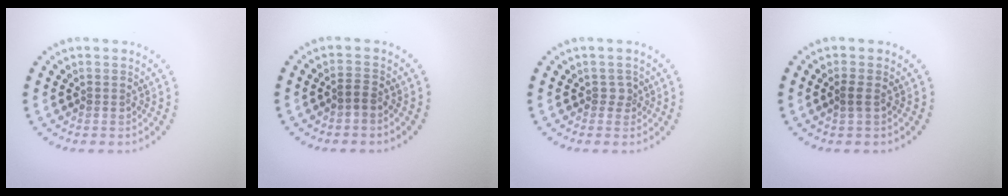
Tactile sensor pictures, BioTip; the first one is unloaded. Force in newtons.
{"total": 1.2, "press": 1.0, "slide": 0.7}
{"total": 0.9, "press": 0.6, "slide": 0.7}
{"total": 0.9, "press": 0.8, "slide": 0.5}